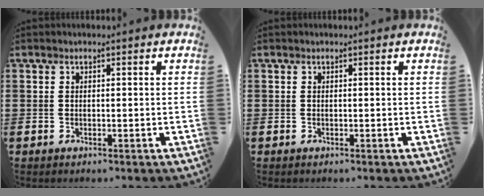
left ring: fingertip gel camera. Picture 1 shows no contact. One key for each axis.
{"total": 0.0}